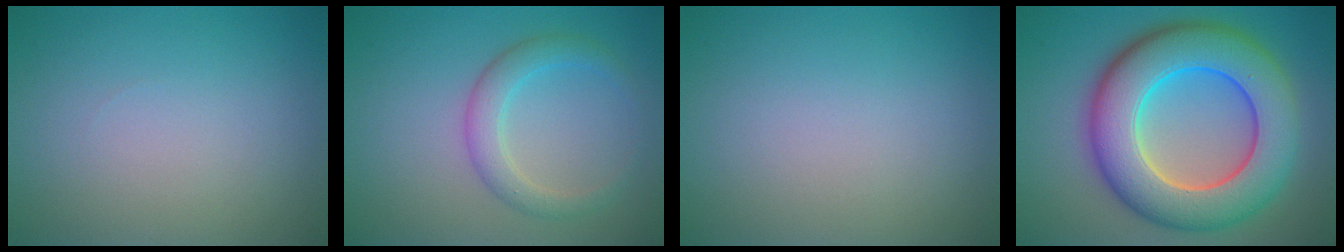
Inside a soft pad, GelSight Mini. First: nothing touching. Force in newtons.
{"total": 2.8, "press": 2.8, "slide": 0.1}
{"total": 0.0}
{"total": 11.8, "press": 11.8, "slide": 0.5}